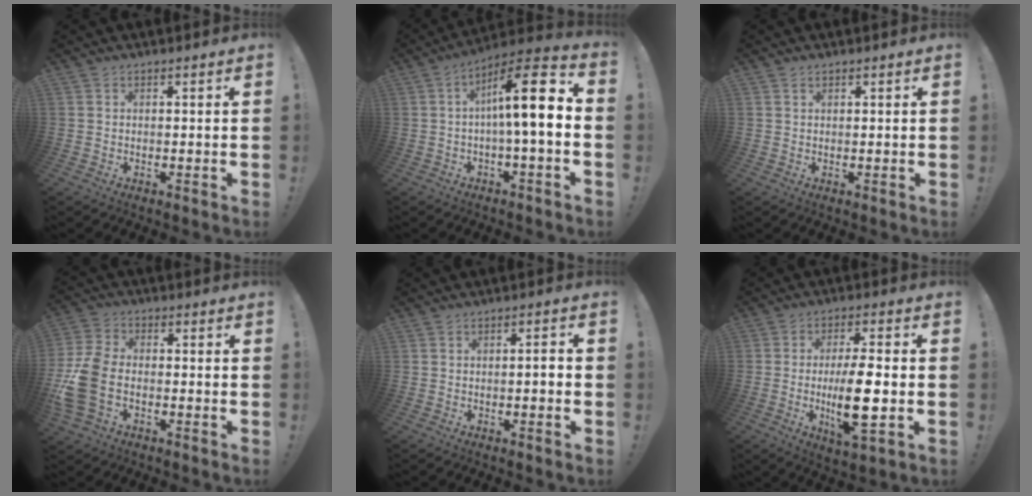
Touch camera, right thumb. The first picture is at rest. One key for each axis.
{"total": 15.0, "fx": 0.9, "fy": 2.6, "fz": 14.7, "tx": -0.243, "ty": -0.004, "tz": 0.005}
{"total": 0.6, "fx": 0.5, "fy": 0.3, "fz": 0.2, "tx": -0.004, "ty": -0.001, "tz": 0.010}
{"total": 11.8, "fx": -4.1, "fy": 7.6, "fz": 8.0, "tx": -0.179, "ty": 0.024, "tz": -0.071}
{"total": 2.7, "fx": -0.9, "fy": 0.0, "fz": 2.6, "tx": -0.051, "ty": 0.004, "tz": -0.017}
{"total": 13.2, "fx": -2.4, "fy": 2.9, "fz": 12.6, "tx": -0.228, "ty": -0.007, "tz": -0.045}